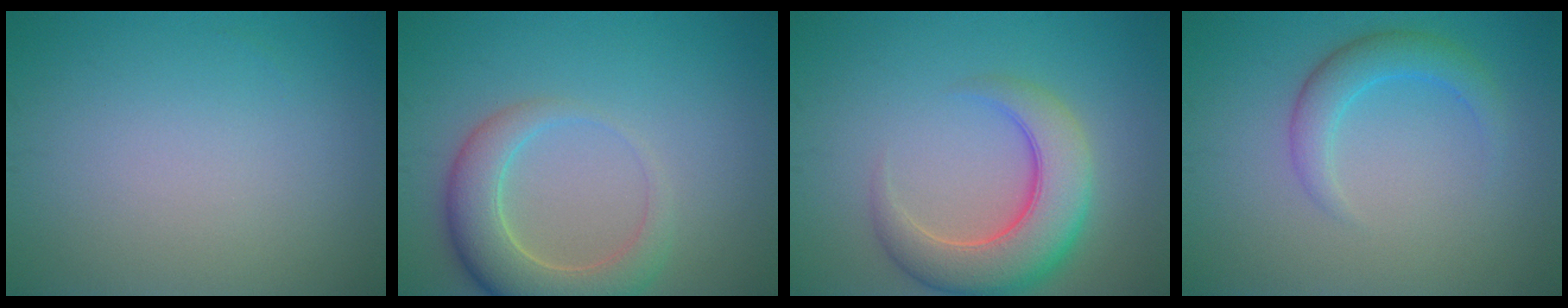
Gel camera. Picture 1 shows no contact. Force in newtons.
{"total": 5.6, "press": 5.6, "slide": 0.7}
{"total": 6.9, "press": 6.9, "slide": 0.6}
{"total": 3.0, "press": 3.0, "slide": 0.1}